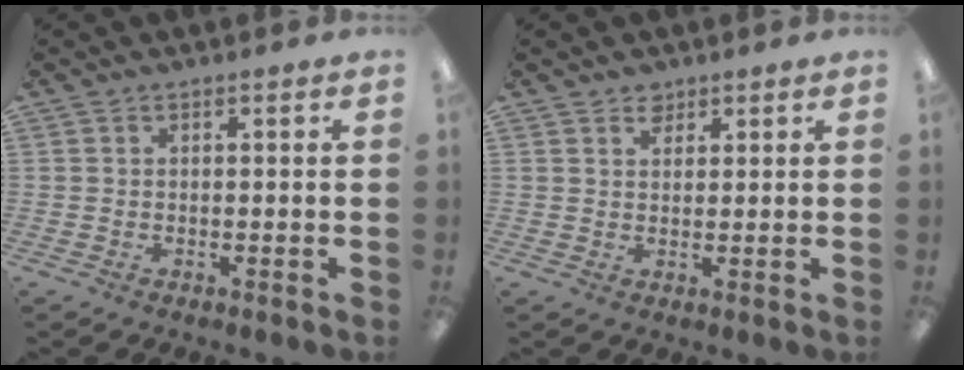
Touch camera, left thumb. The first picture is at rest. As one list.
[{"total": 2.9, "force": [2.2, 1.6, 0.8], "torque": [-0.001, -0.007, 0.040]}]